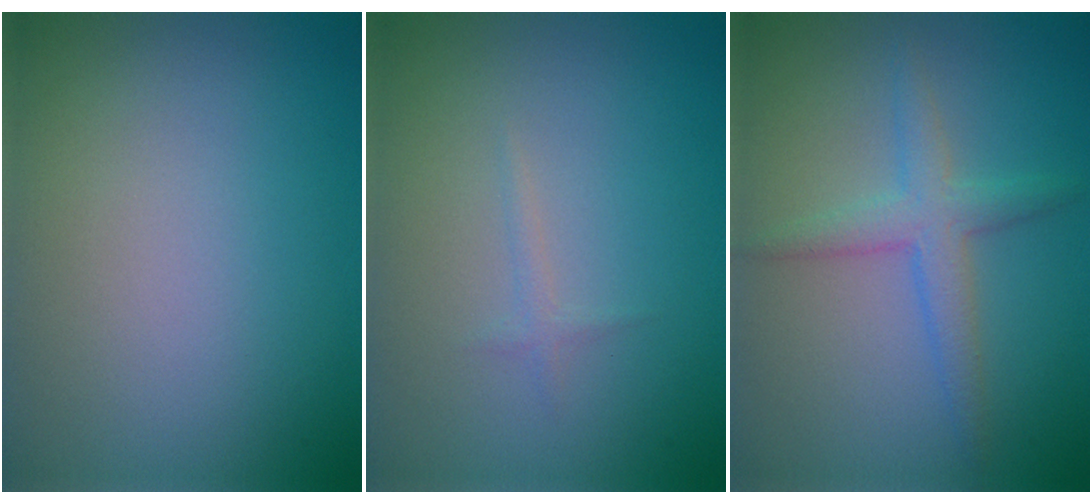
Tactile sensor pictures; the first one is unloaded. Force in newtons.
{"total": 0.7, "press": 0.7, "slide": 0.1}
{"total": 2.9, "press": 2.9, "slide": 0.0}